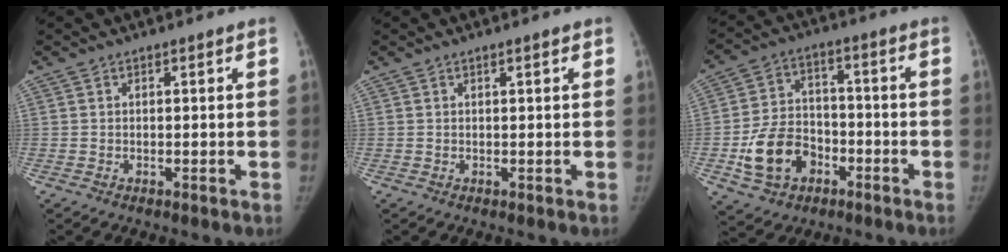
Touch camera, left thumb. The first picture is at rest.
{"total": 0.8, "force": [0.5, 0.1, 0.7], "torque": [-0.009, 0.001, 0.006]}
{"total": 12.4, "force": [-4.6, 9.2, 6.9], "torque": [-0.106, 0.028, -0.078]}